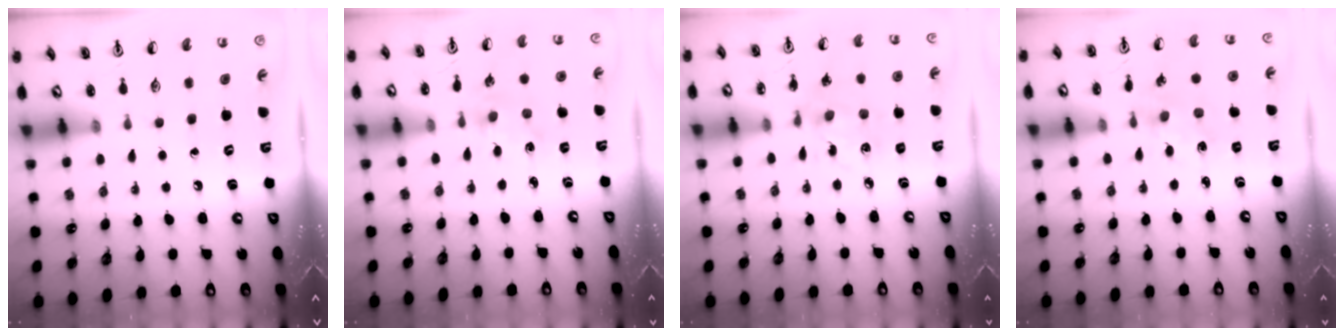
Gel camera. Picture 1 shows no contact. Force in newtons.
{"total": 1.0, "press": 0.9, "slide": 0.2}
{"total": 3.3, "press": 3.1, "slide": 1.1}
{"total": 1.1, "press": 1.1, "slide": 0.3}